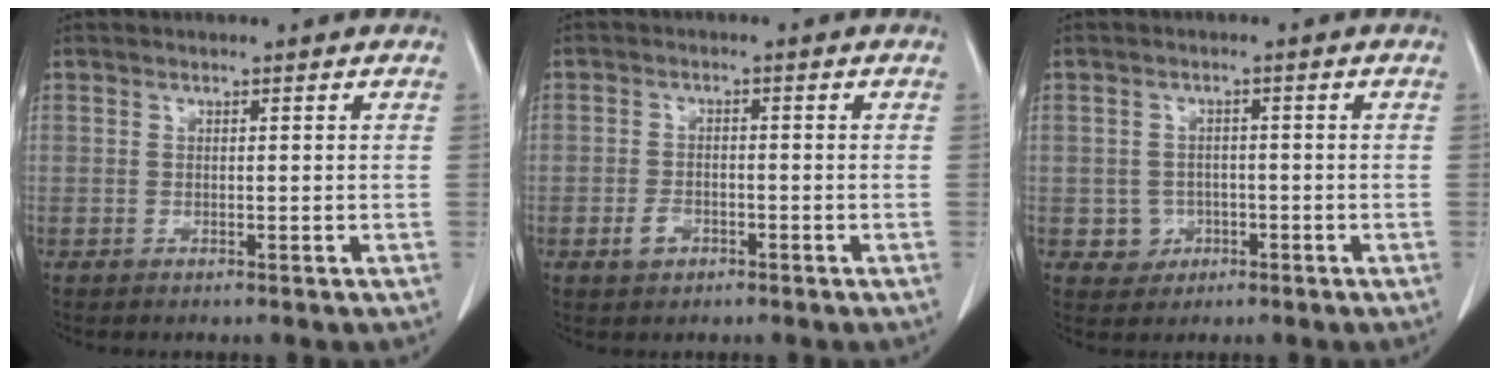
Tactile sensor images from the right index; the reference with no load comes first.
{"total": 2.7, "force": [-1.4, 1.7, 1.4], "torque": [-0.026, 0.003, -0.020]}
{"total": 3.3, "force": [-1.1, 3.1, 0.2], "torque": [0.007, 0.012, -0.009]}